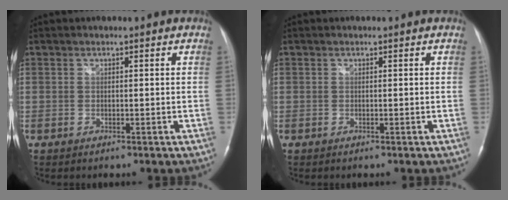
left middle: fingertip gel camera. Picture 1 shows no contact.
{"total": 0.0}